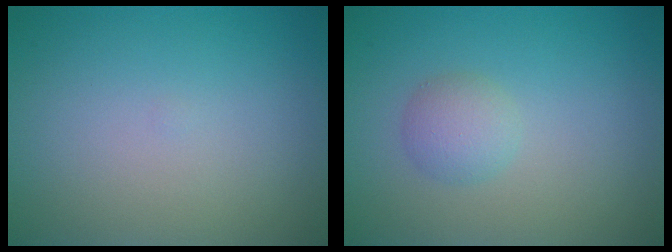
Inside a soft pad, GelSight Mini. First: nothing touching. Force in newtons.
{"total": 2.0, "press": 2.0, "slide": 0.1}